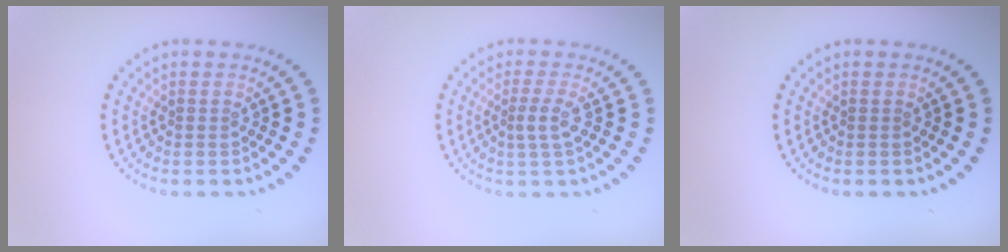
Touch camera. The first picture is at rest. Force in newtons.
{"total": 1.7, "press": 1.3, "slide": 1.1}
{"total": 0.0}